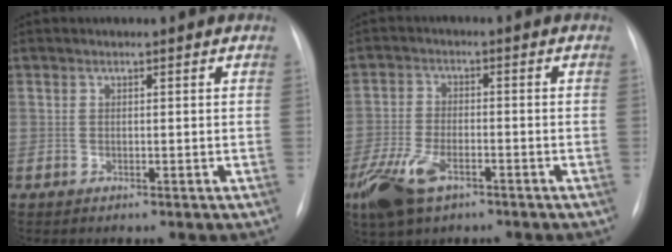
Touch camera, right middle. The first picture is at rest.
{"total": 9.4, "force": [-5.3, 4.3, 6.5], "torque": [-0.141, -0.011, -0.096]}